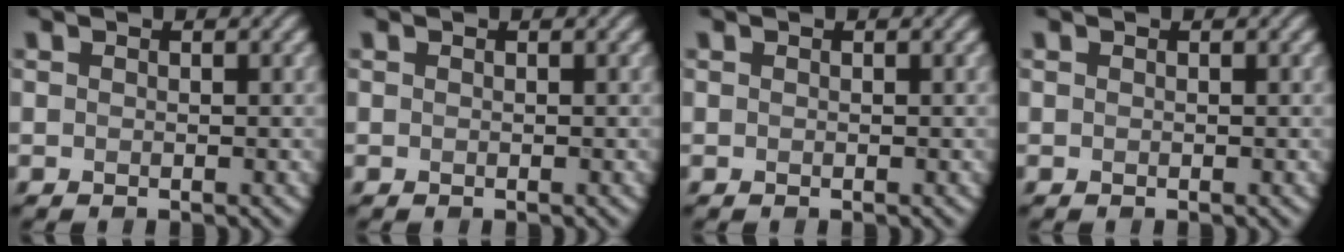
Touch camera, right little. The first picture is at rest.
{"total": 0.0}
{"total": 0.0}
{"total": 0.0}